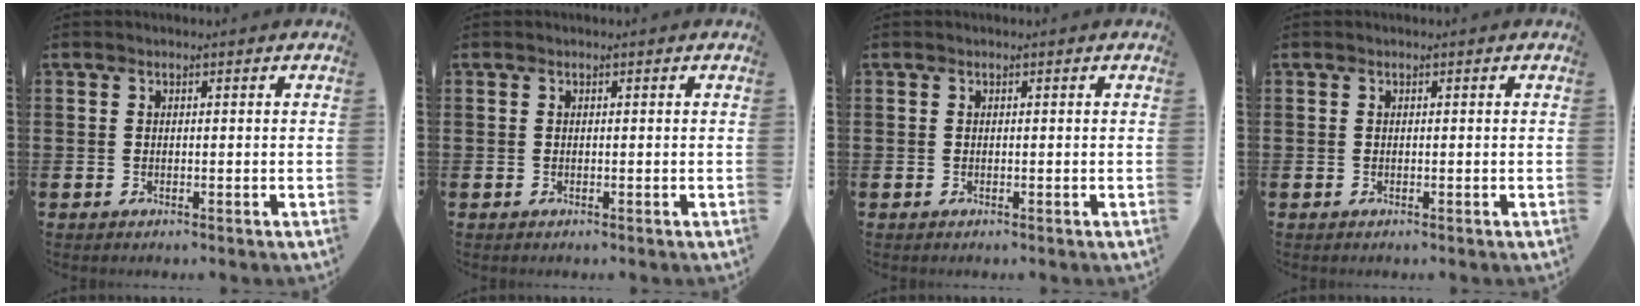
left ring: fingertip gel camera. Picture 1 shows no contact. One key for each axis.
{"total": 0.0}
{"total": 0.0}
{"total": 0.0}